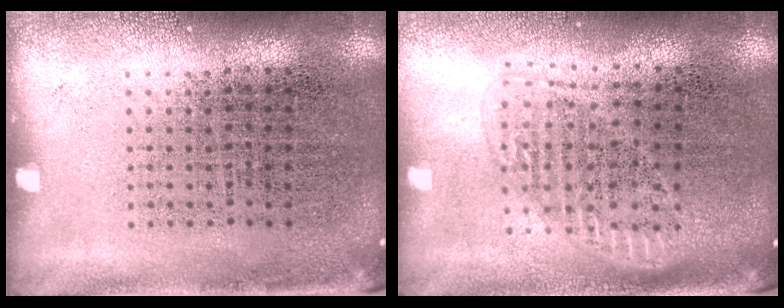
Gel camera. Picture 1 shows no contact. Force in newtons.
{"total": 1.7, "press": 1.4, "slide": 0.9}